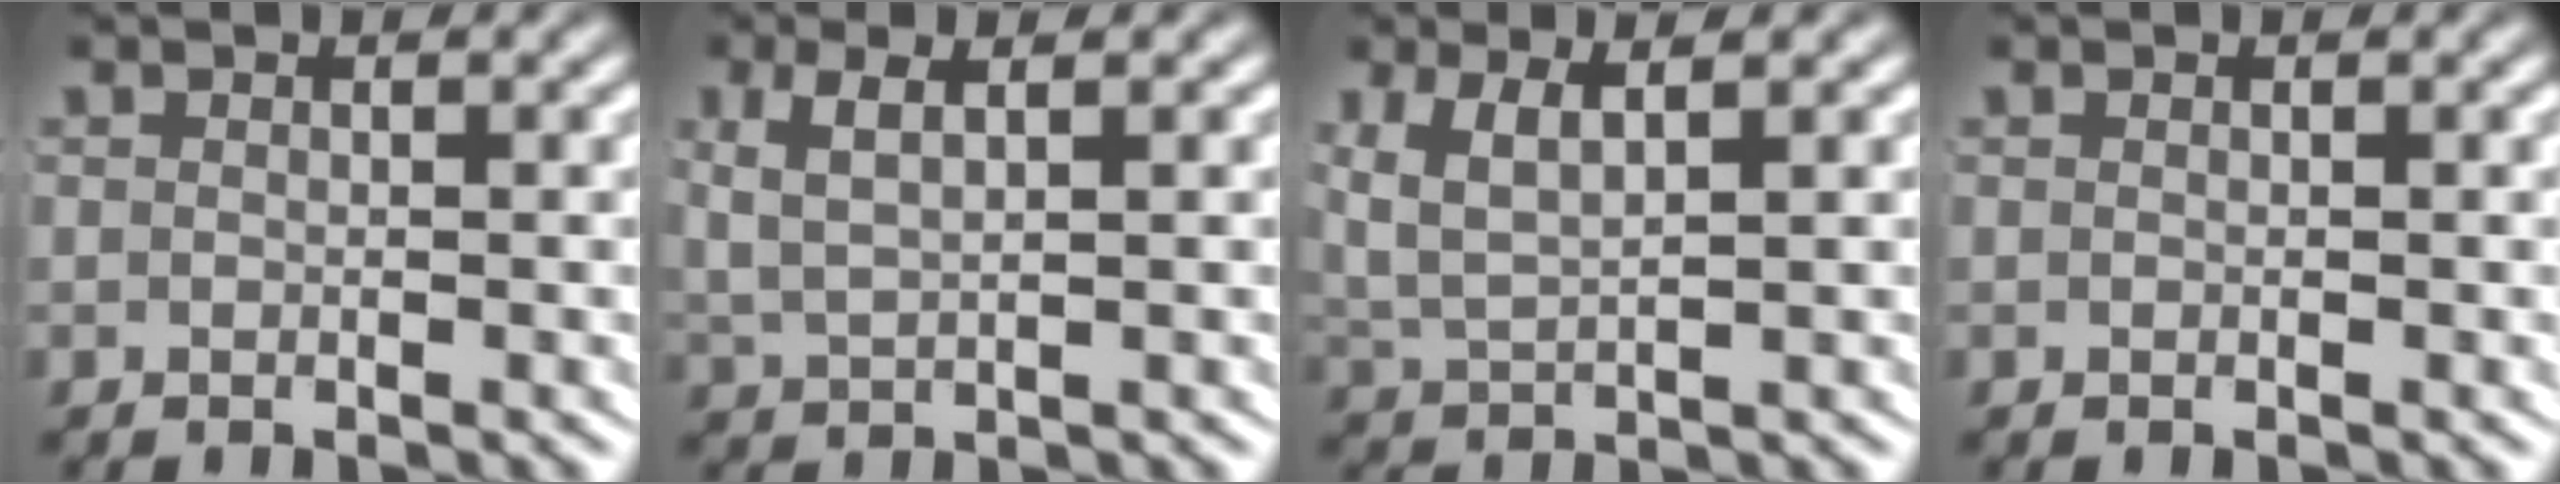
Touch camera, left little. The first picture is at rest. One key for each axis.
{"total": 3.5, "fx": 1.2, "fy": 1.8, "fz": 2.7, "tx": -0.065, "ty": -0.001, "tz": 0.026}
{"total": 4.5, "fx": 1.2, "fy": 2.9, "fz": 3.1, "tx": -0.088, "ty": -0.012, "tz": 0.029}
{"total": 0.0}